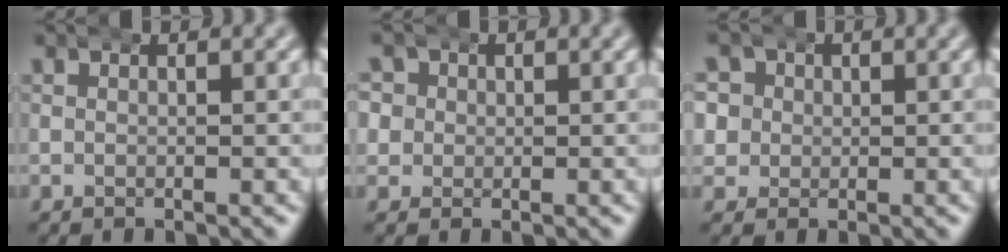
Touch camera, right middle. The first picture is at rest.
{"total": 3.4, "force": [0.5, 3.2, 1.1], "torque": [-0.038, -0.006, 0.007]}
{"total": 5.0, "force": [0.8, 4.6, 1.8], "torque": [-0.059, -0.009, 0.012]}